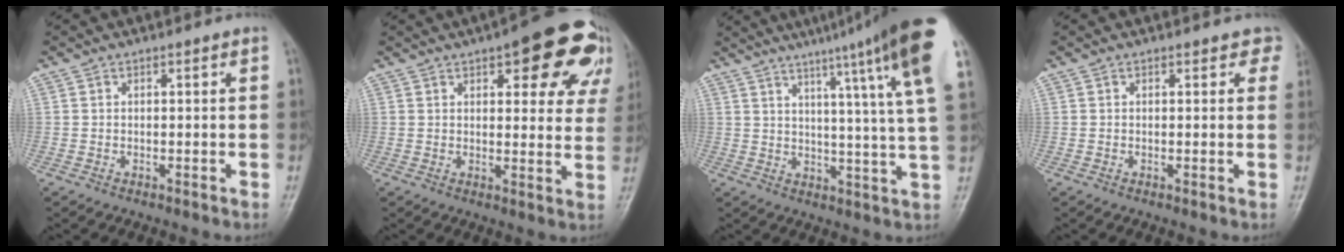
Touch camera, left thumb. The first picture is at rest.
{"total": 16.1, "force": [8.1, 6.4, 12.4], "torque": [-0.109, -0.022, 0.091]}
{"total": 20.6, "force": [13.3, 0.5, 15.7], "torque": [-0.209, -0.062, 0.164]}
{"total": 2.5, "force": [1.8, 1.5, 0.9], "torque": [0.021, -0.004, 0.006]}